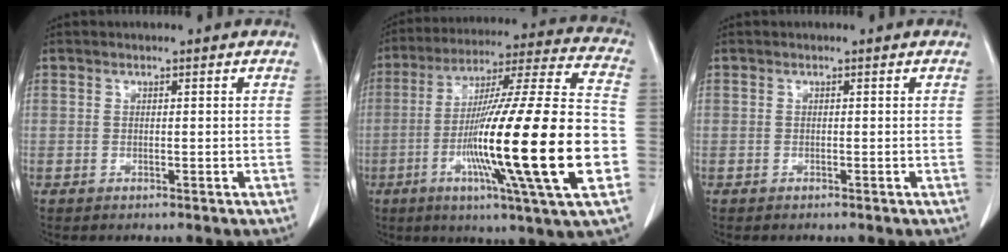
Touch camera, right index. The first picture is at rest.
{"total": 27.9, "force": [-6.6, 0.5, 27.1], "torque": [-0.429, -0.027, -0.123]}
{"total": 0.0}